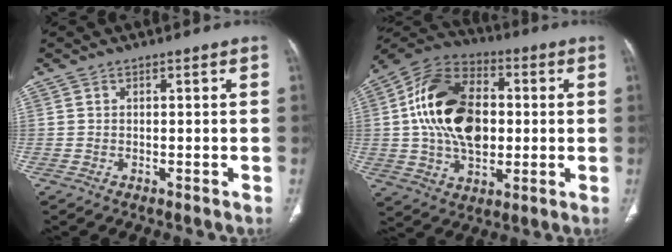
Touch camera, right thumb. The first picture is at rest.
{"total": 20.3, "force": [1.3, 13.3, 15.2], "torque": [-0.254, 0.017, 0.022]}